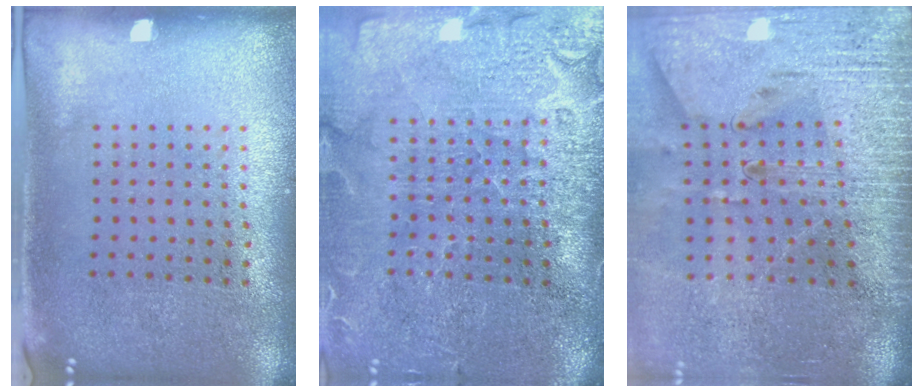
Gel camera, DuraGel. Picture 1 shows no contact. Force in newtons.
{"total": 4.0, "press": 3.5, "slide": 1.9}
{"total": 3.6, "press": 3.0, "slide": 2.0}